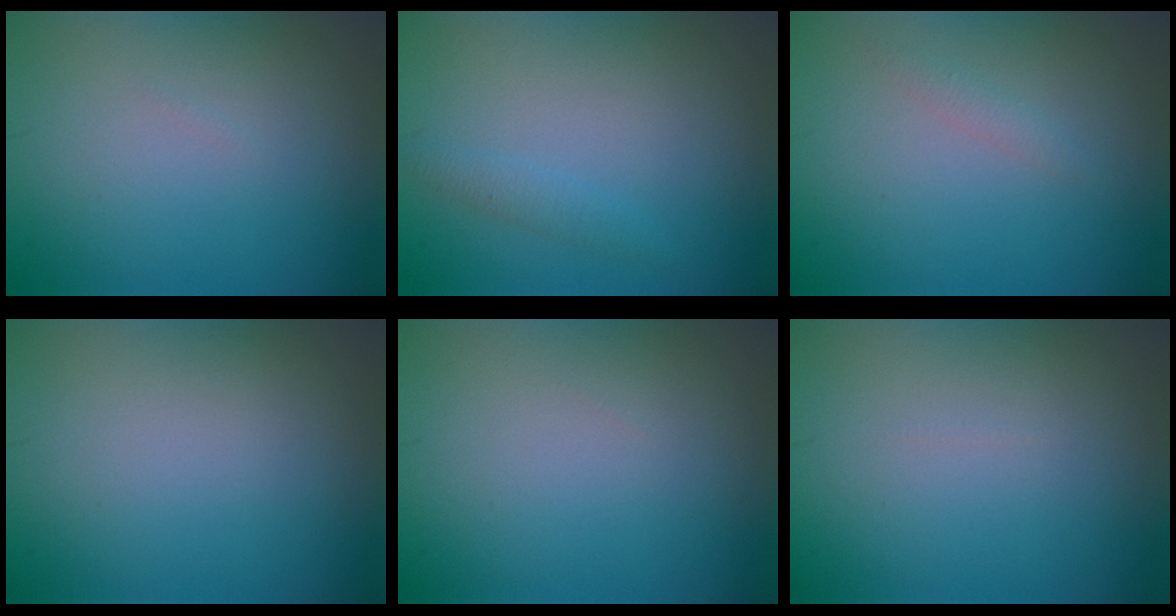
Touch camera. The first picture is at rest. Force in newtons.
{"total": 1.1, "press": 1.1, "slide": 0.1}
{"total": 0.9, "press": 0.9, "slide": 0.1}
{"total": 0.0}
{"total": 0.0}
{"total": 0.0}